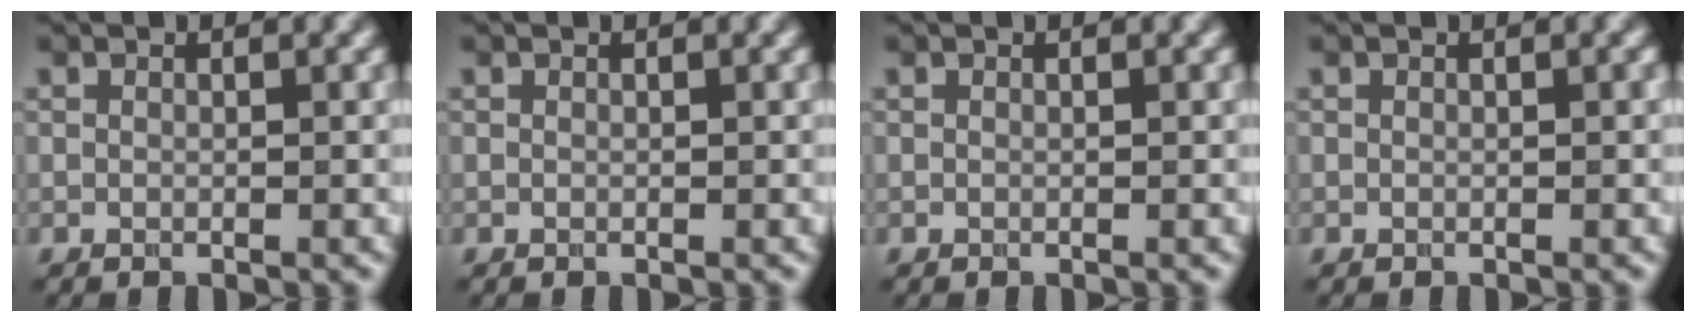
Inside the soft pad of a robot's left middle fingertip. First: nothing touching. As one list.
[{"total": 0.0}, {"total": 0.0}, {"total": 0.0}]